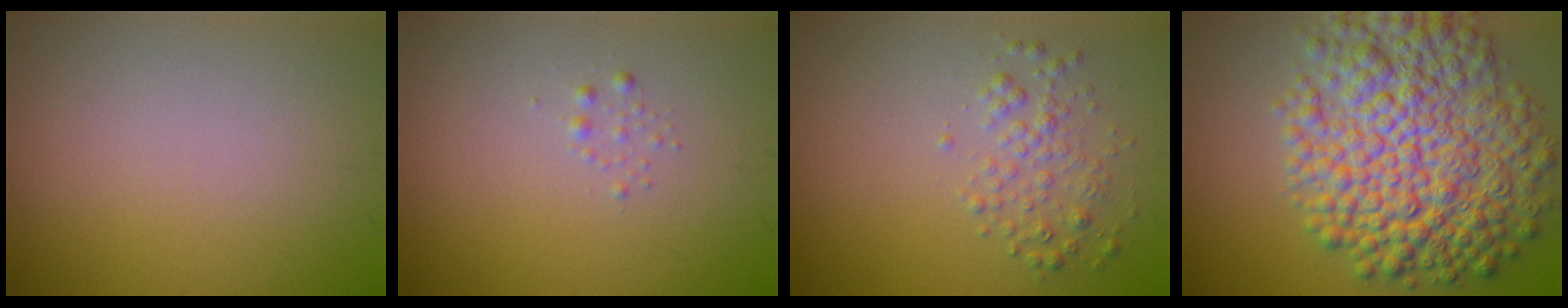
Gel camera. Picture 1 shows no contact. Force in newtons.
{"total": 0.6, "press": 0.6, "slide": 0.1}
{"total": 2.0, "press": 2.0, "slide": 0.1}
{"total": 11.5, "press": 11.5, "slide": 0.2}